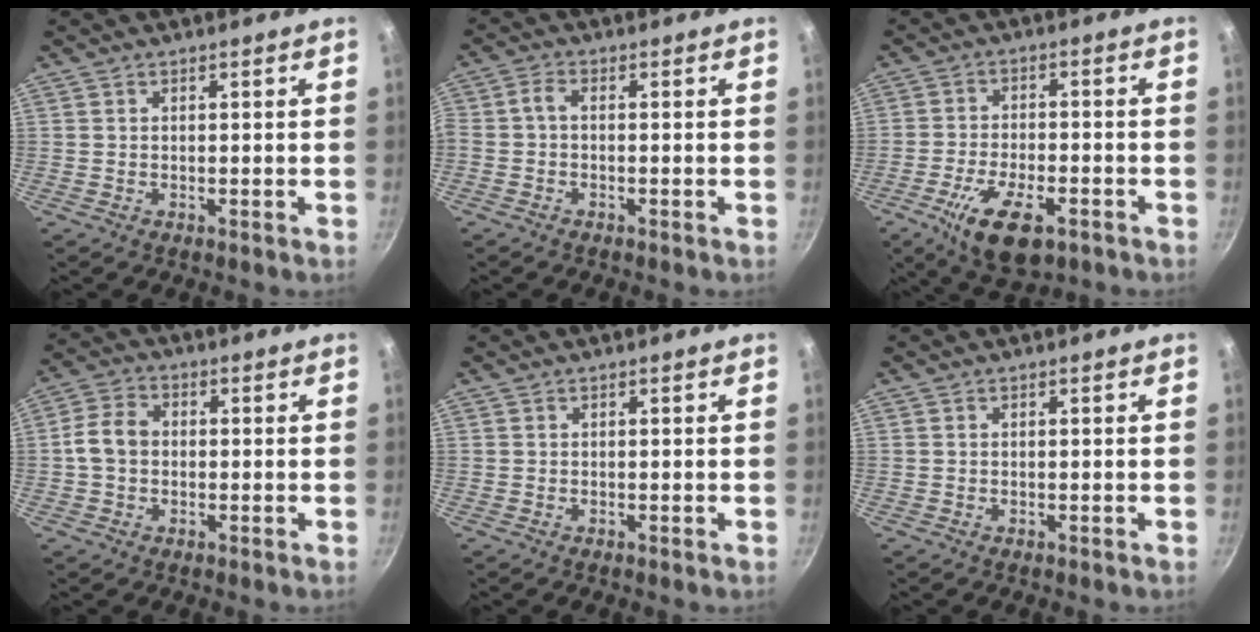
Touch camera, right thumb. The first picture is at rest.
{"total": 3.0, "force": [-0.6, 1.6, 2.5], "torque": [-0.058, 0.010, -0.019]}
{"total": 11.6, "force": [-5.9, 5.0, 8.7], "torque": [-0.150, 0.011, -0.095]}
{"total": 6.3, "force": [-0.3, 4.7, 4.1], "torque": [-0.075, 0.020, -0.013]}
{"total": 0.0}
{"total": 0.0}